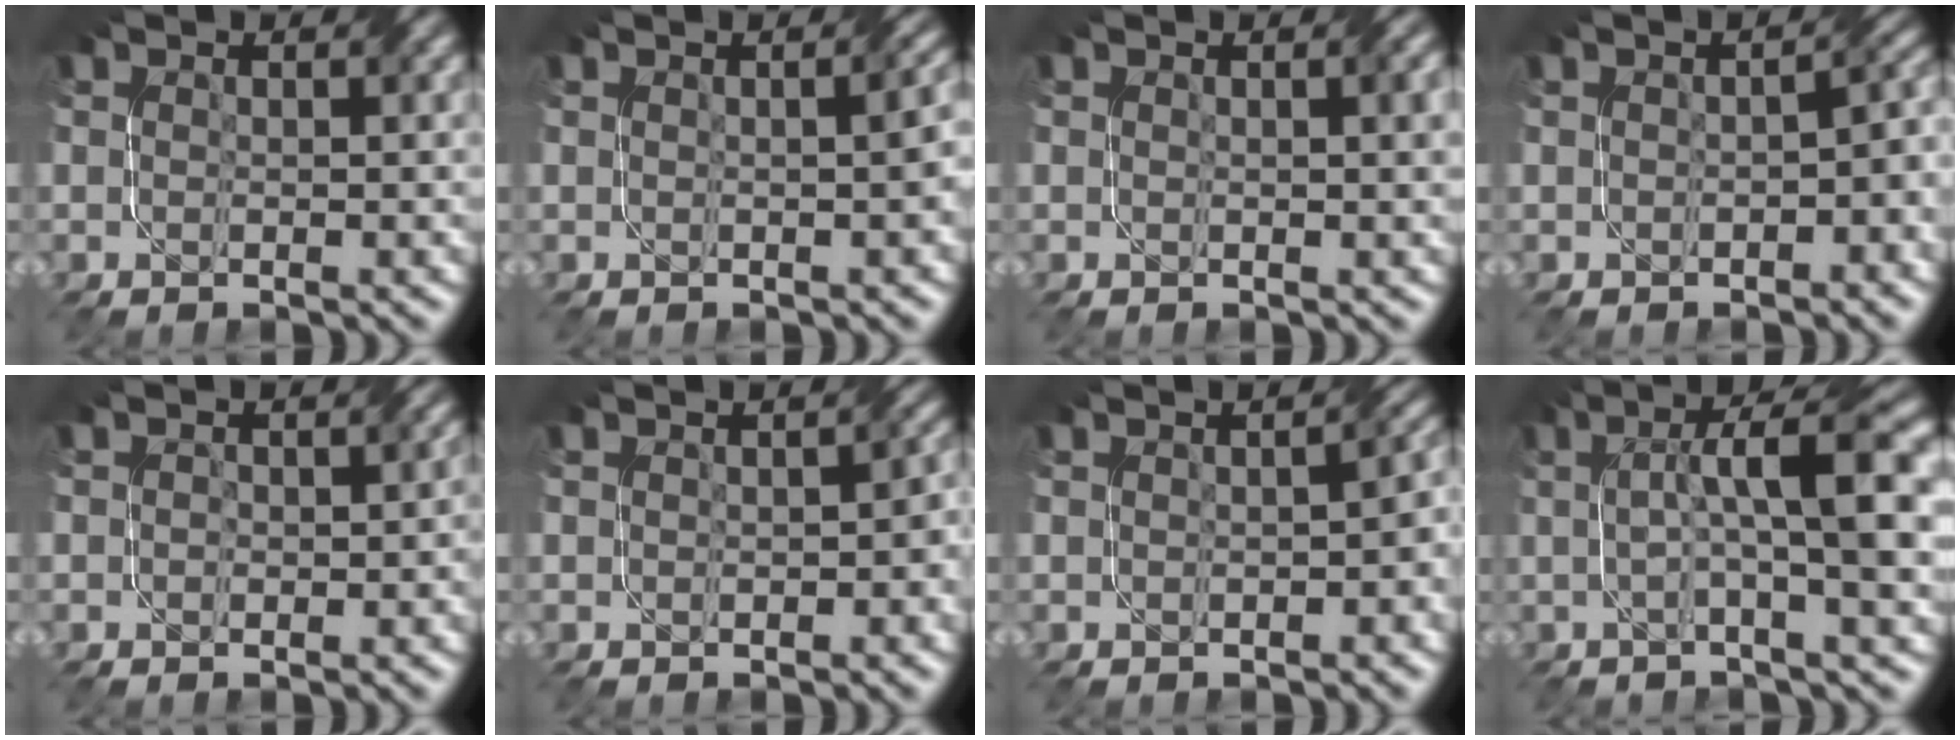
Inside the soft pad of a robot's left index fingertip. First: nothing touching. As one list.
[{"total": 2.8, "force": [0.0, 1.0, 2.6], "torque": [-0.015, 0.013, -0.001]}, {"total": 1.9, "force": [0.5, 0.5, 1.8], "torque": [-0.018, 0.005, 0.007]}, {"total": 3.3, "force": [-0.7, 1.1, 3.0], "torque": [-0.036, 0.004, -0.007]}, {"total": 1.8, "force": [0.0, 1.4, 1.2], "torque": [-0.009, 0.000, -0.001]}, {"total": 2.3, "force": [-0.3, 1.3, 1.8], "torque": [-0.022, -0.001, -0.002]}, {"total": 2.9, "force": [-0.5, 1.1, 2.6], "torque": [-0.031, 0.002, -0.002]}, {"total": 7.5, "force": [1.1, 1.2, 7.3], "torque": [-0.108, 0.017, 0.013]}]